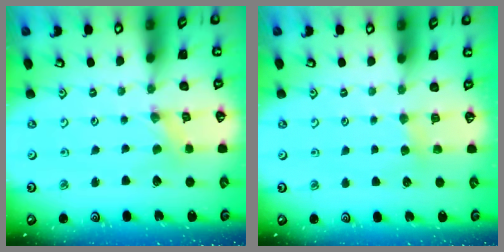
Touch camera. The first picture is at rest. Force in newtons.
{"total": 3.2, "press": 3.1, "slide": 0.5}